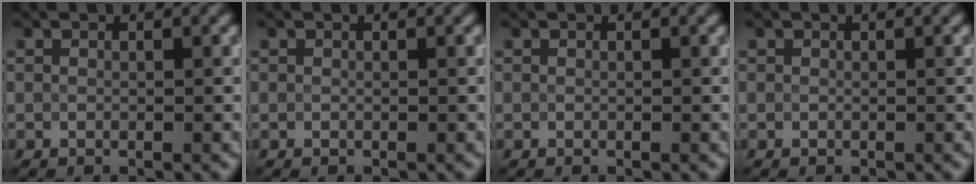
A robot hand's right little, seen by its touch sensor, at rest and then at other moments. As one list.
[{"total": 0.0}, {"total": 0.0}, {"total": 0.0}]